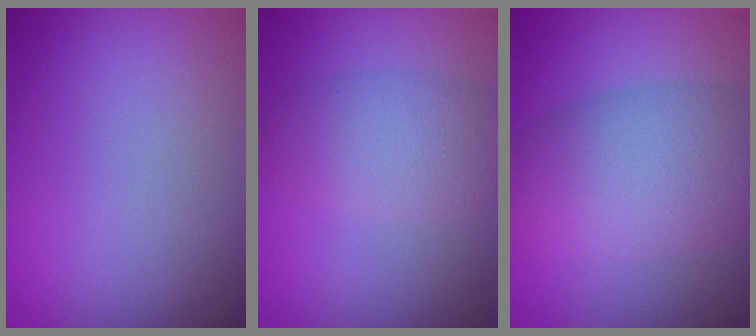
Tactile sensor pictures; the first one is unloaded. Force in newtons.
{"total": 4.6, "press": 4.6, "slide": 0.1}
{"total": 8.6, "press": 8.6, "slide": 0.3}